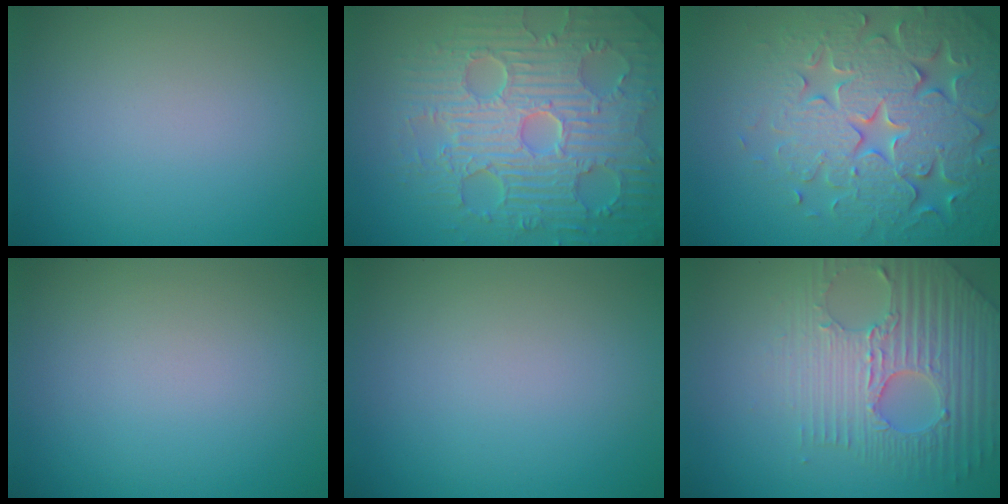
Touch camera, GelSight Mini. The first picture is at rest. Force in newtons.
{"total": 9.2, "press": 6.8, "slide": 6.2}
{"total": 7.6, "press": 7.5, "slide": 1.6}
{"total": 0.0}
{"total": 0.0}
{"total": 6.4, "press": 5.0, "slide": 3.9}